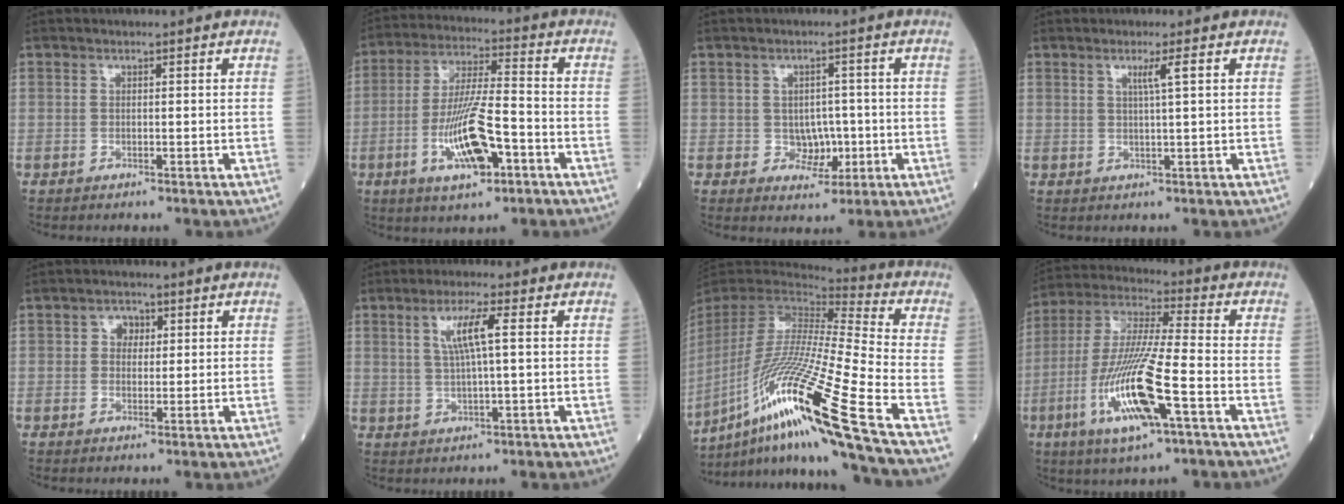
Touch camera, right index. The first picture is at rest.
{"total": 11.3, "force": [-4.3, 2.3, 10.2], "torque": [-0.197, -0.002, -0.074]}
{"total": 3.8, "force": [-0.7, 2.9, 2.4], "torque": [-0.026, 0.005, -0.003]}
{"total": 2.4, "force": [0.9, -0.6, 2.2], "torque": [-0.039, -0.001, 0.018]}
{"total": 2.4, "force": [0.7, 1.9, 1.3], "torque": [-0.016, 0.006, 0.008]}
{"total": 5.3, "force": [1.5, 0.0, 5.1], "torque": [-0.098, 0.003, 0.030]}
{"total": 27.4, "force": [-16.1, -2.1, 22.1], "torque": [-0.414, -0.058, -0.295]}
{"total": 16.4, "force": [-5.8, 1.3, 15.2], "torque": [-0.315, -0.016, -0.107]}